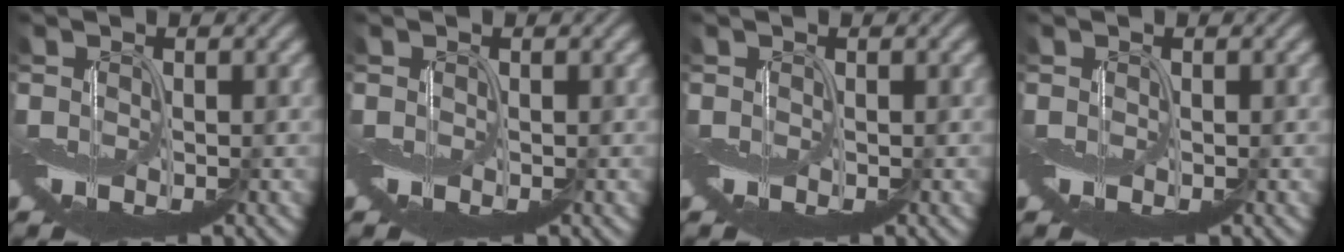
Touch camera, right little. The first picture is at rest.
{"total": 0.0}
{"total": 0.0}
{"total": 0.0}